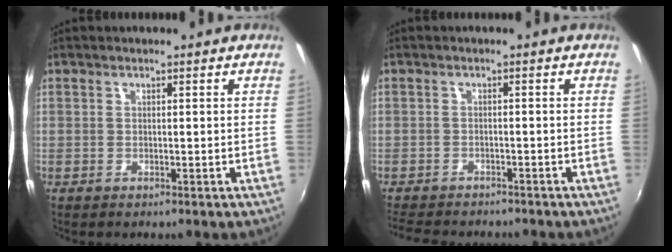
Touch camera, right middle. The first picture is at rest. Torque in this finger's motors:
{"motor_torque": [1.17, -0.97, 0.48, 0.19]}